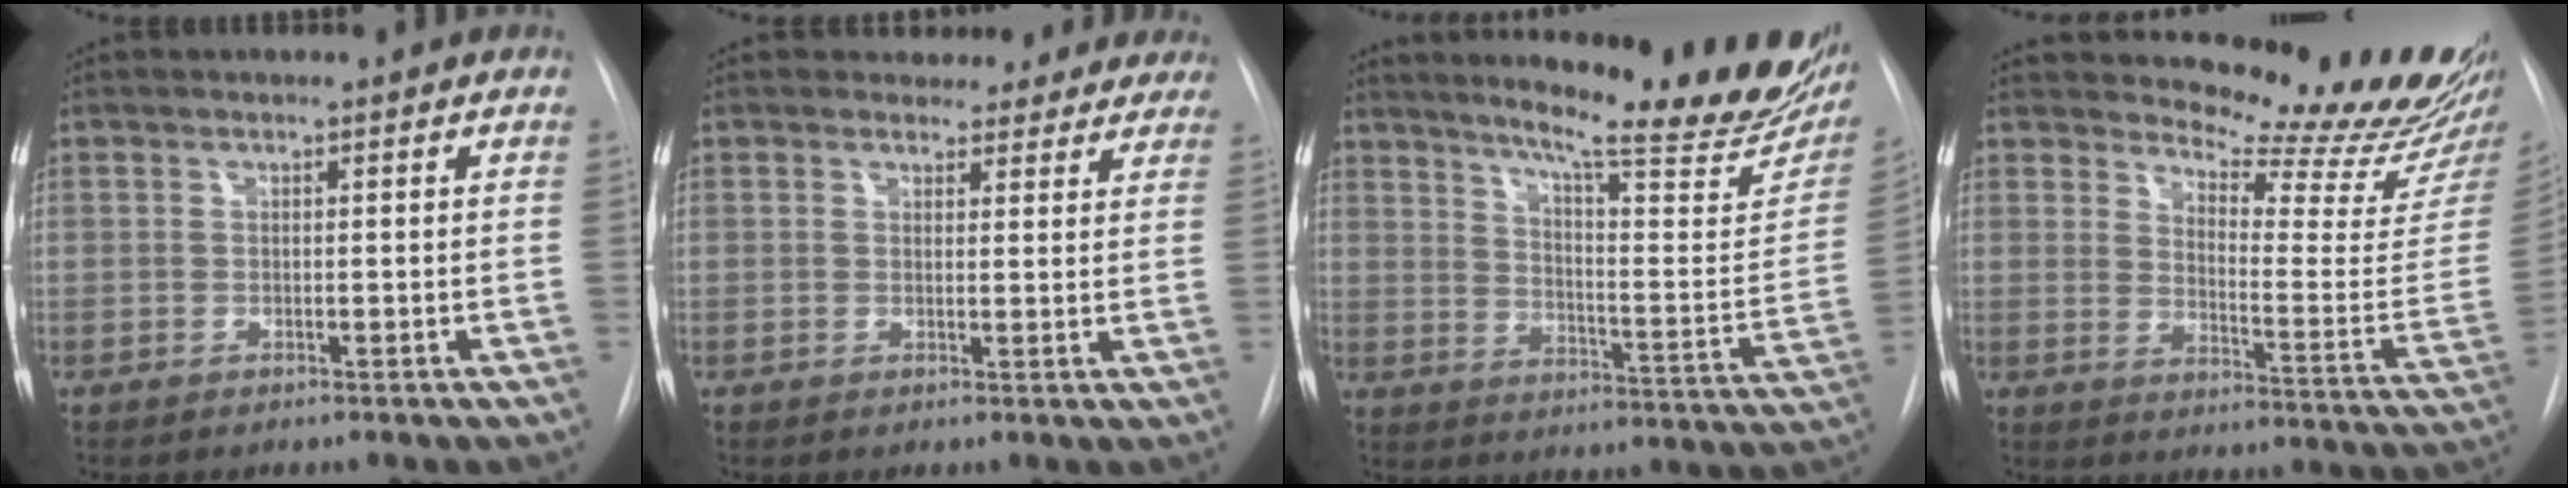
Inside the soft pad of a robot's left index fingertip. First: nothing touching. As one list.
[{"total": 9.2, "force": [8.2, 4.1, 0.5], "torque": [0.032, -0.011, 0.068]}, {"total": 25.4, "force": [20.4, 2.4, 14.9], "torque": [-0.210, -0.089, 0.256]}, {"total": 20.0, "force": [19.1, 1.0, 6.0], "torque": [-0.085, -0.145, 0.228]}]